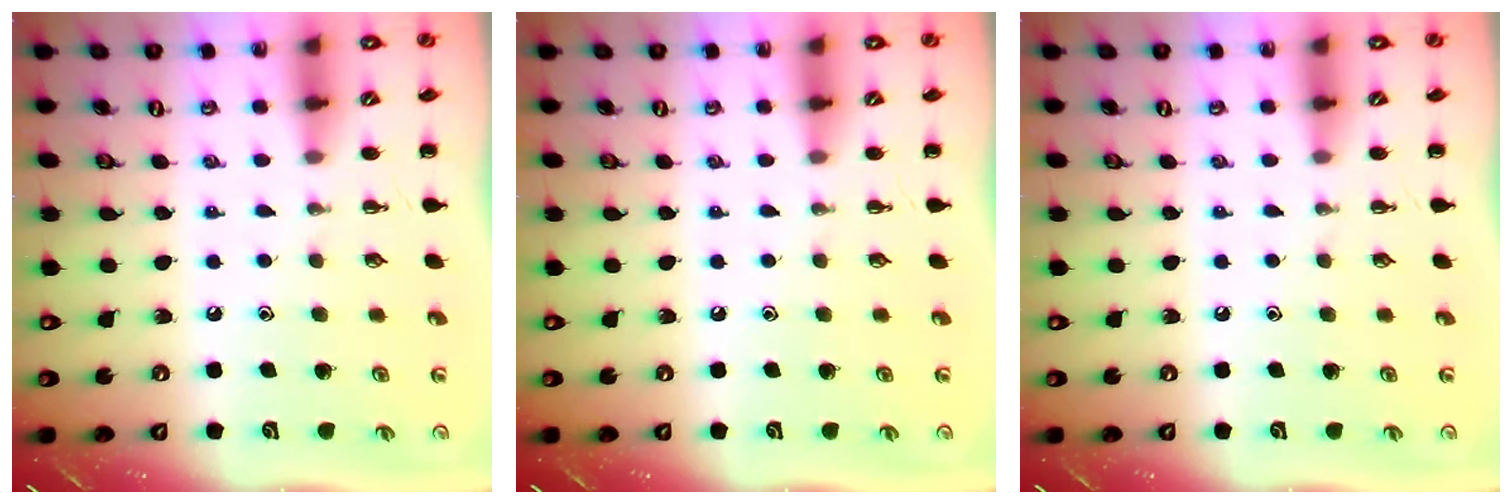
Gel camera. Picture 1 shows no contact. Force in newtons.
{"total": 0.0}
{"total": 0.0}